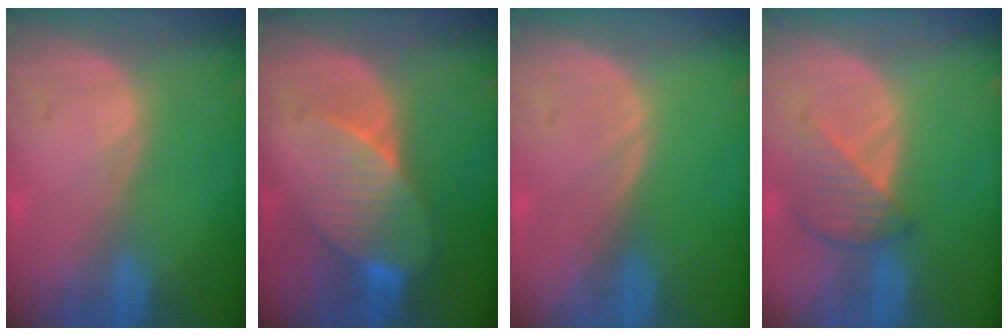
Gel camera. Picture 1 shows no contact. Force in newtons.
{"total": 8.1, "press": 7.3, "slide": 3.5}
{"total": 0.0}
{"total": 4.6, "press": 4.2, "slide": 1.8}